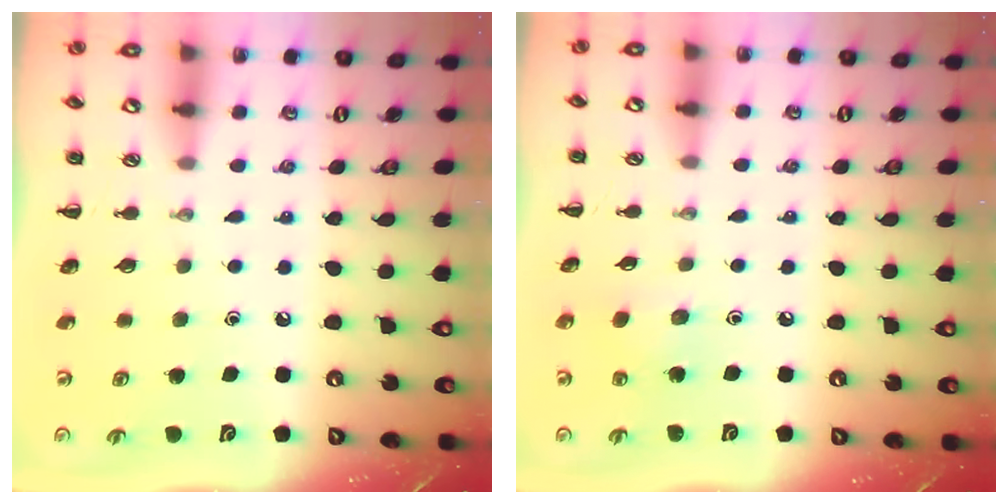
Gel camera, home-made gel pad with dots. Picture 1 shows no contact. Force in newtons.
{"total": 4.7, "press": 4.7, "slide": 0.7}